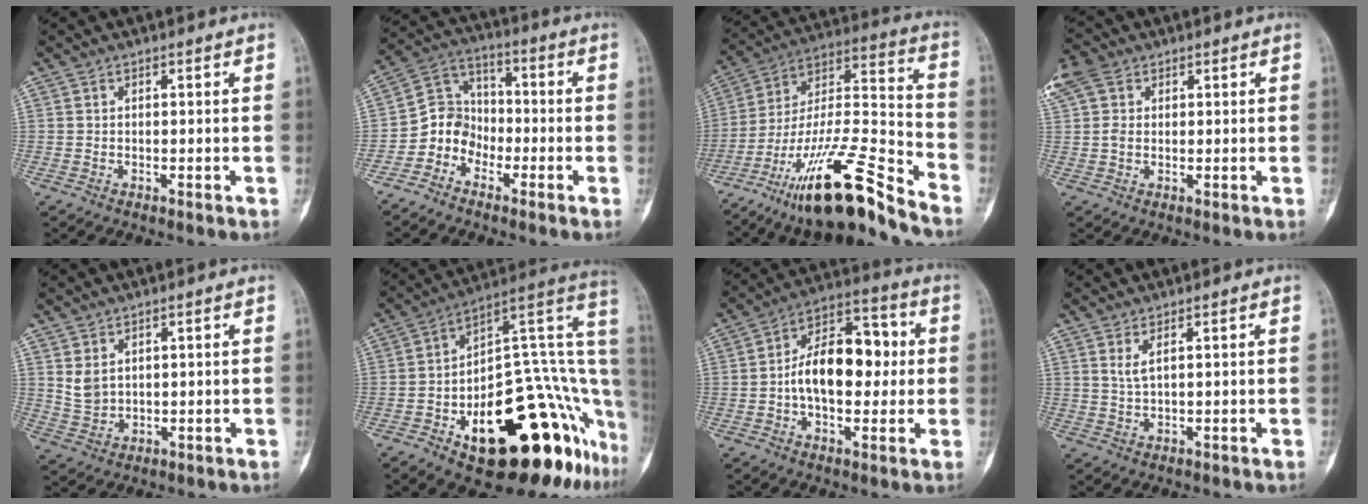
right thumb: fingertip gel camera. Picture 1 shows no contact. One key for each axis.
{"total": 7.8, "fx": -4.0, "fy": 6.4, "fz": 1.9, "tx": -0.006, "ty": 0.059, "tz": -0.088}
{"total": 22.4, "fx": -16.0, "fy": 3.8, "fz": 15.1, "tx": -0.290, "ty": 0.081, "tz": -0.285}
{"total": 6.5, "fx": 2.6, "fy": 4.7, "fz": 3.6, "tx": -0.084, "ty": 0.015, "tz": 0.050}
{"total": 4.0, "fx": 1.7, "fy": 2.7, "fz": 2.4, "tx": -0.041, "ty": -0.012, "tz": 0.046}
{"total": 29.0, "fx": -12.2, "fy": 11.9, "fz": 23.4, "tx": -0.207, "ty": 0.091, "tz": -0.177}
{"total": 14.7, "fx": 0.0, "fy": 8.6, "fz": 12.0, "tx": -0.163, "ty": 0.035, "tz": -0.010}
{"total": 2.3, "fx": 1.2, "fy": 0.3, "fz": 2.0, "tx": -0.049, "ty": -0.009, "tz": 0.032}